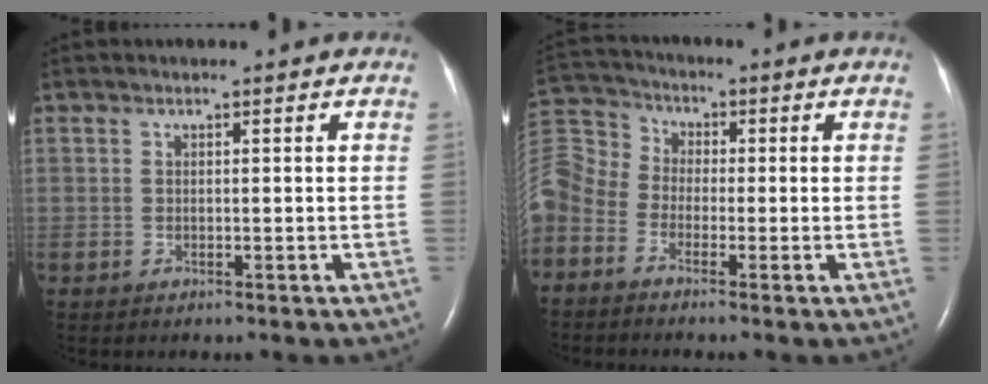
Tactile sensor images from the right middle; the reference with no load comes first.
{"total": 8.0, "force": [-3.3, 6.4, 3.5], "torque": [-0.095, 0.036, -0.077]}